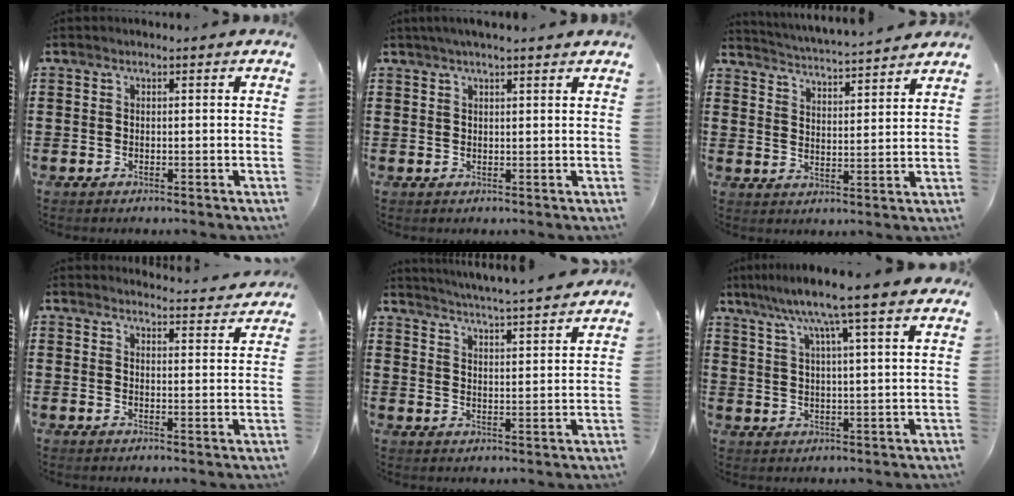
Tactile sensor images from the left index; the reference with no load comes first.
{"total": 2.2, "force": [1.8, 0.0, 1.3], "torque": [-0.028, 0.004, 0.033]}
{"total": 3.8, "force": [3.8, -0.5, 0.4], "torque": [-0.028, -0.034, 0.061]}
{"total": 3.3, "force": [3.3, 0.0, 0.3], "torque": [-0.010, -0.023, 0.057]}
{"total": 4.1, "force": [4.0, -1.0, 0.7], "torque": [-0.032, -0.034, 0.064]}
{"total": 8.7, "force": [6.4, -0.3, 6.0], "torque": [-0.134, -0.016, 0.106]}